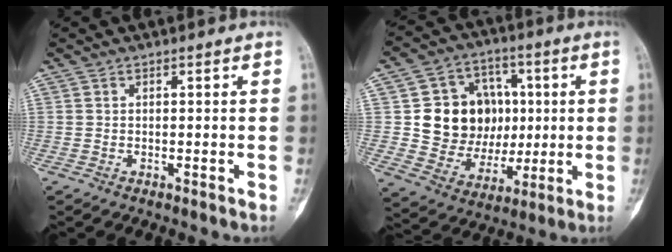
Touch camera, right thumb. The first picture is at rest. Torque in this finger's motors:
{"motor_torque": [0.39, 1.87, 0.13, -0.49, 0.00]}